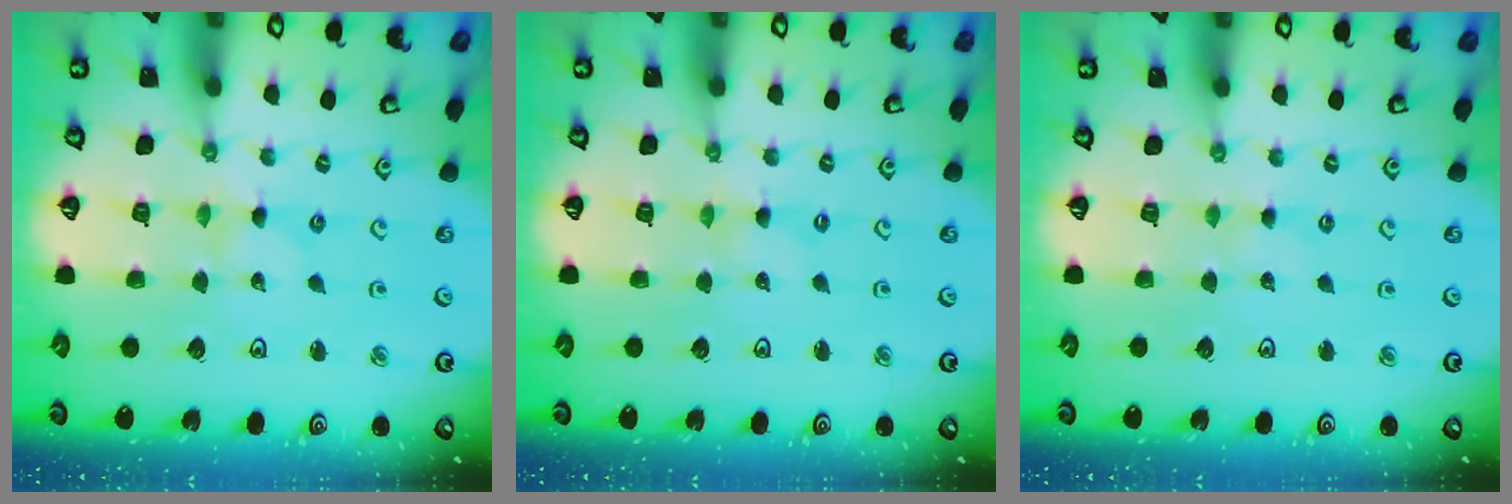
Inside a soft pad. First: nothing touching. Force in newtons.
{"total": 0.0}
{"total": 0.0}